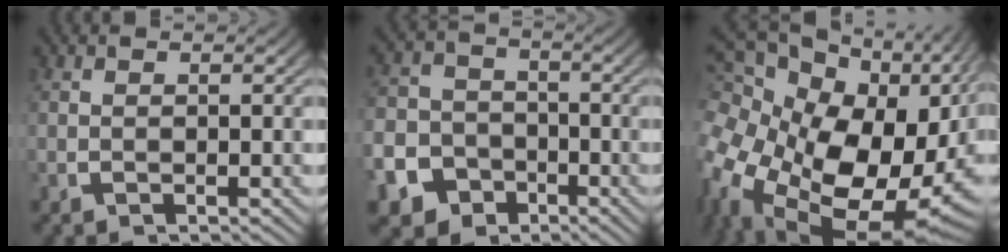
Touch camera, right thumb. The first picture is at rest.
{"total": 12.3, "force": [-7.3, 9.6, 2.3], "torque": [-0.050, -0.050, -0.128]}
{"total": 22.1, "force": [-1.6, 15.3, 15.9], "torque": [-0.318, -0.073, 0.005]}